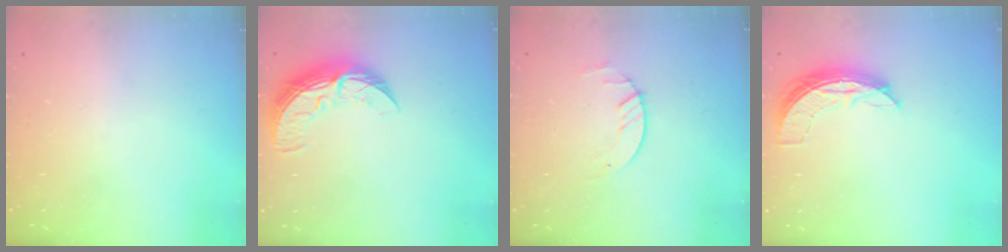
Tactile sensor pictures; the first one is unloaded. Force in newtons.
{"total": 11.0, "press": 11.0, "slide": 0.4}
{"total": 1.4, "press": 1.4, "slide": 0.2}
{"total": 6.8, "press": 6.8, "slide": 0.6}